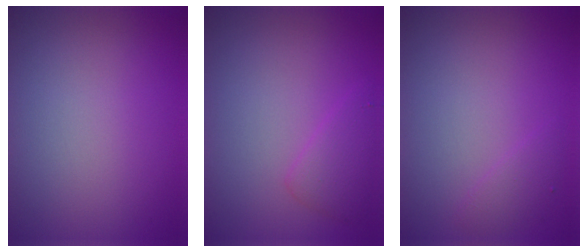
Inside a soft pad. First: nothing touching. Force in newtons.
{"total": 2.1, "press": 2.1, "slide": 0.0}
{"total": 1.2, "press": 1.2, "slide": 0.1}